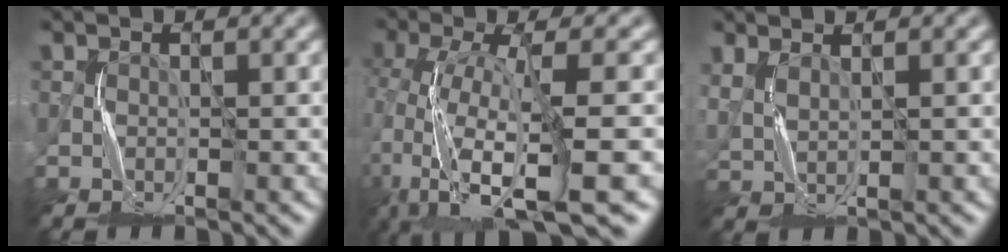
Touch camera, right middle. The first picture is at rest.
{"total": 11.2, "force": [-4.0, 2.7, 10.1], "torque": [-0.182, -0.013, -0.067]}
{"total": 2.0, "force": [1.1, 0.6, 1.5], "torque": [-0.039, 0.003, 0.026]}